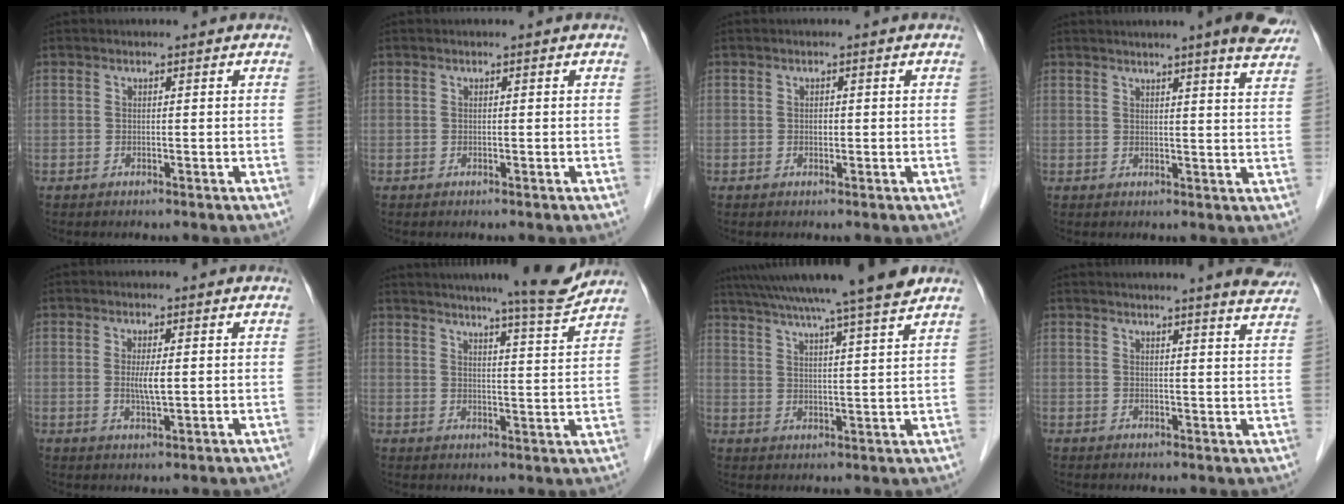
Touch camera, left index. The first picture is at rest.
{"total": 0.0}
{"total": 0.7, "force": [0.0, 0.5, 0.5], "torque": [-0.011, 0.001, 0.000]}
{"total": 10.0, "force": [8.2, -0.2, 5.7], "torque": [-0.067, -0.005, 0.078]}
{"total": 3.1, "force": [0.2, 0.4, 3.0], "torque": [-0.061, -0.005, 0.006]}
{"total": 11.7, "force": [10.7, -0.7, 4.8], "torque": [-0.073, -0.014, 0.137]}
{"total": 19.2, "force": [16.6, -1.2, 9.6], "torque": [-0.170, 0.004, 0.238]}
{"total": 10.0, "force": [9.1, -0.4, 4.0], "torque": [-0.050, -0.016, 0.089]}